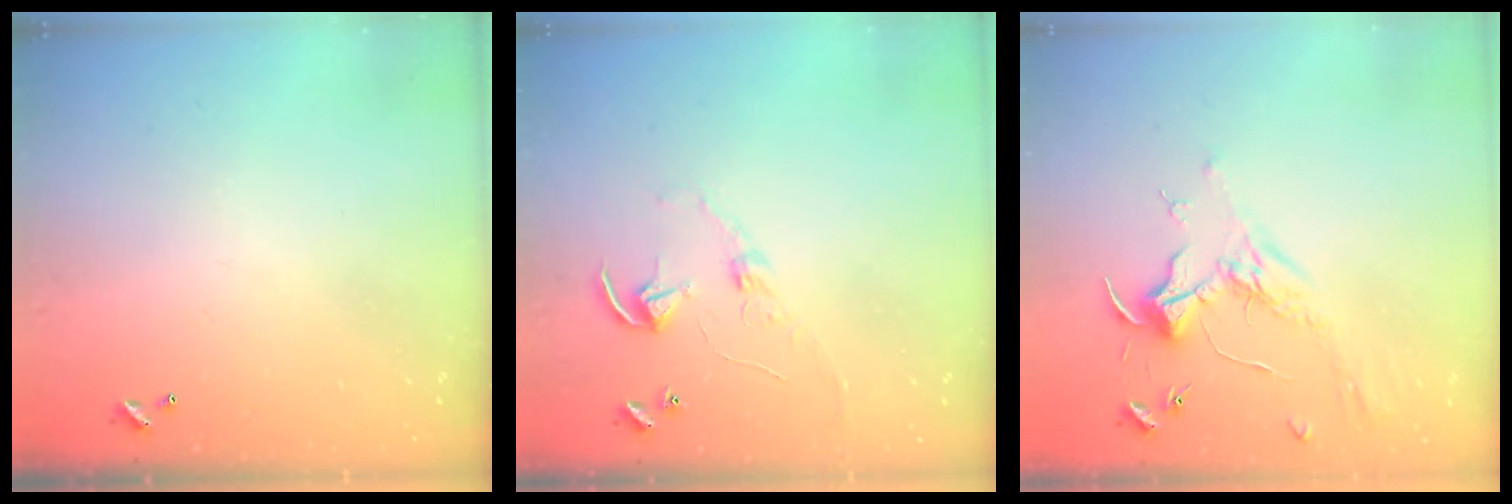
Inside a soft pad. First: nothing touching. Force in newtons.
{"total": 5.9, "press": 5.9, "slide": 0.5}
{"total": 1.7, "press": 1.5, "slide": 0.7}